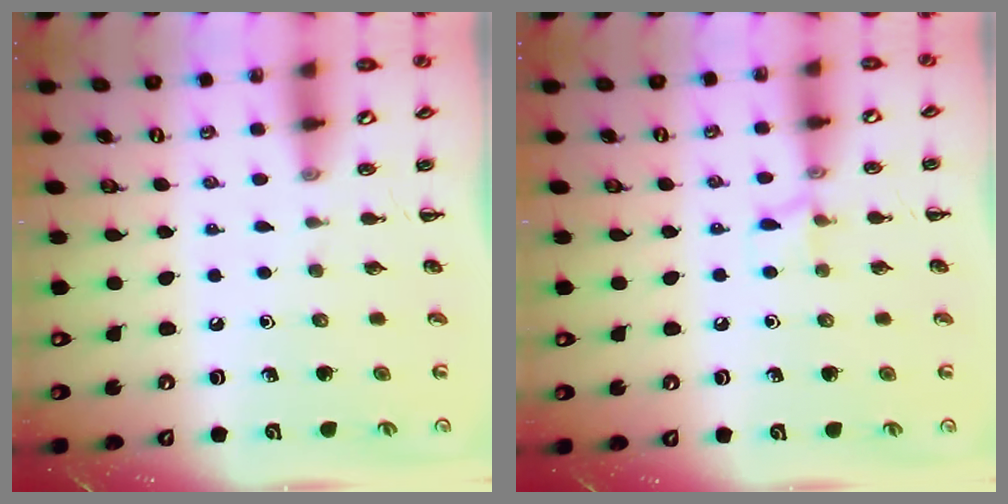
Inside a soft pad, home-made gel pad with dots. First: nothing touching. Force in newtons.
{"total": 6.3, "press": 6.0, "slide": 1.8}